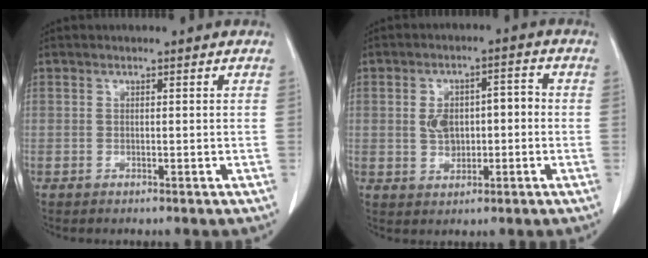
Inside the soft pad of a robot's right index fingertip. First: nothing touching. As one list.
[{"total": 6.3, "force": [-0.3, 3.9, 4.9], "torque": [-0.089, 0.028, 0.001]}]